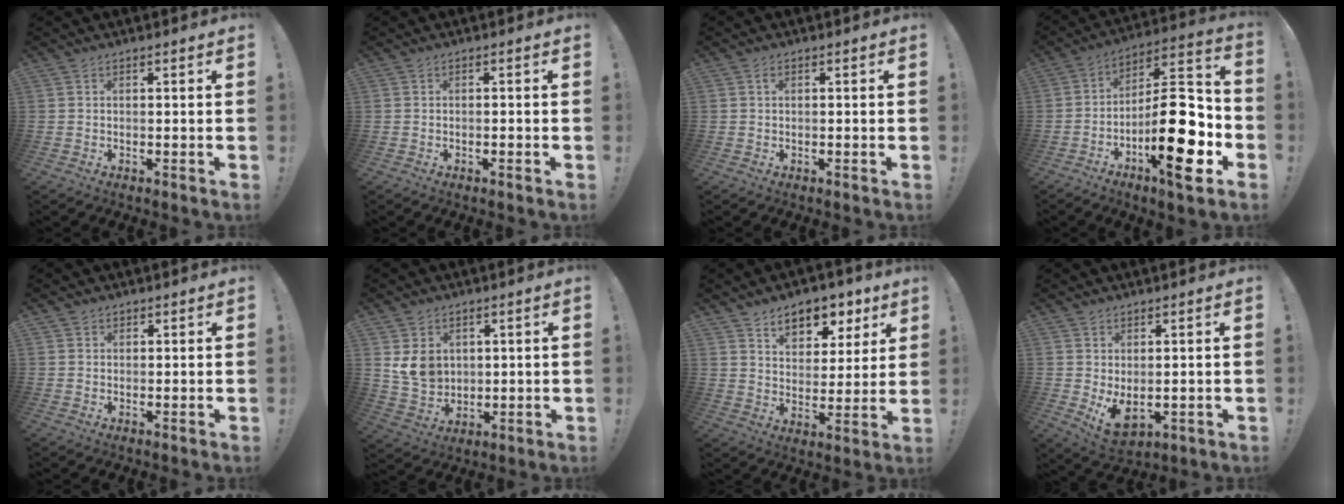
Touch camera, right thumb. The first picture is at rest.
{"total": 0.8, "force": [-0.7, 0.0, 0.5], "torque": [-0.013, 0.003, -0.010]}
{"total": 0.6, "force": [0.2, 0.4, 0.4], "torque": [-0.007, 0.003, 0.002]}
{"total": 22.9, "force": [-7.6, 7.3, 20.3], "torque": [-0.328, 0.045, -0.115]}
{"total": 1.1, "force": [0.8, 0.8, 0.1], "torque": [0.006, -0.002, 0.013]}
{"total": 8.4, "force": [3.0, 6.9, 3.7], "torque": [-0.056, -0.012, 0.064]}
{"total": 9.7, "force": [6.8, 5.8, 3.7], "torque": [-0.051, -0.050, 0.127]}
{"total": 5.8, "force": [1.3, 3.1, 4.7], "torque": [-0.070, -0.022, 0.030]}